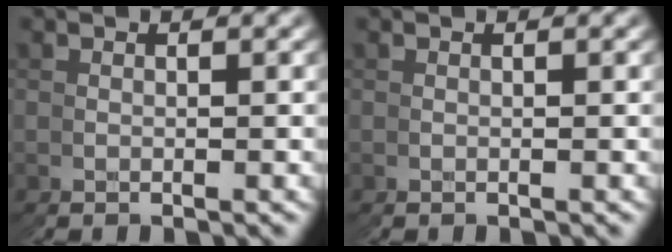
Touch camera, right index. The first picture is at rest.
{"total": 0.0}